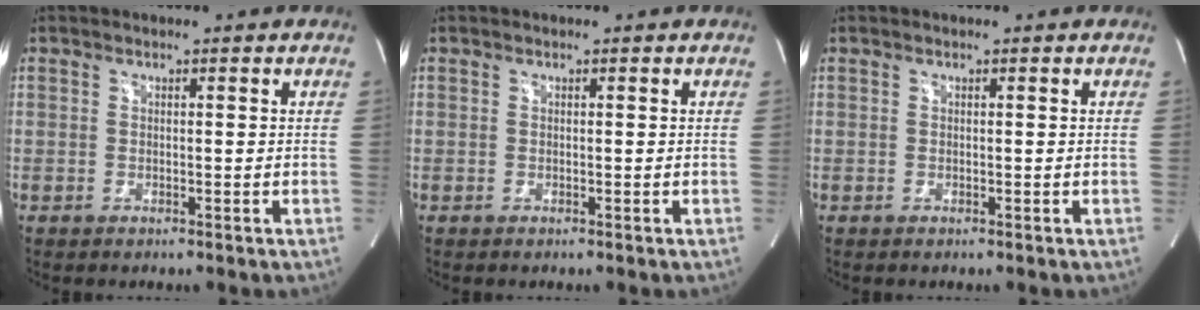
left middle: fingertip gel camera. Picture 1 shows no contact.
{"total": 0.0}
{"total": 0.0}